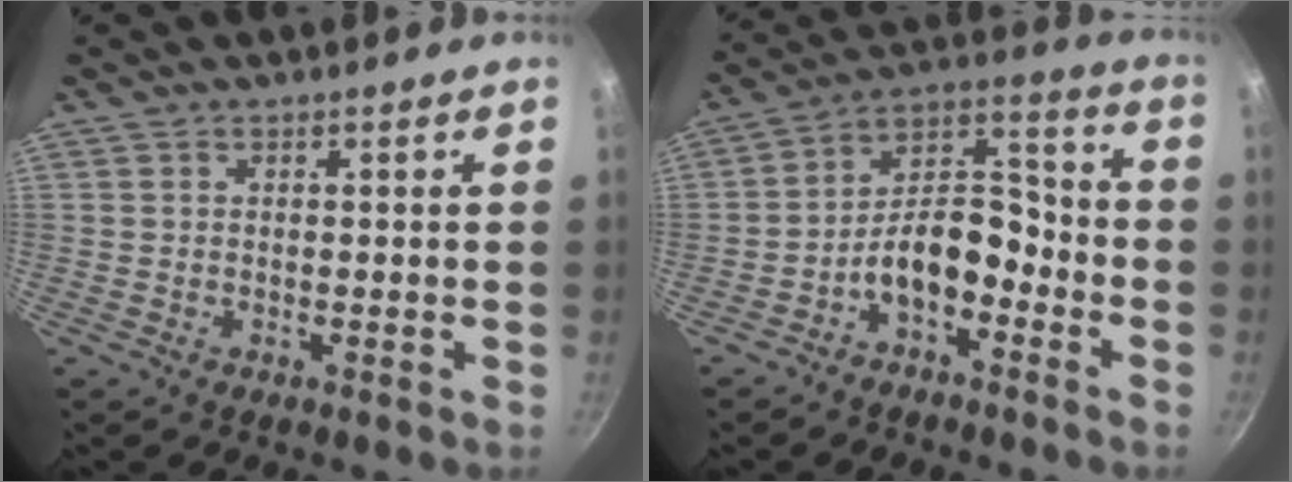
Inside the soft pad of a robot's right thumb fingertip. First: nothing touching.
{"total": 10.8, "force": [-5.1, 6.2, 7.3], "torque": [-0.096, 0.072, -0.097]}